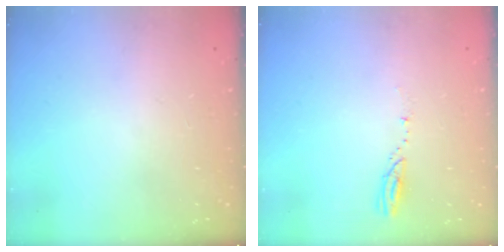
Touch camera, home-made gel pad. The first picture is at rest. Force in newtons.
{"total": 3.6, "press": 3.6, "slide": 0.4}